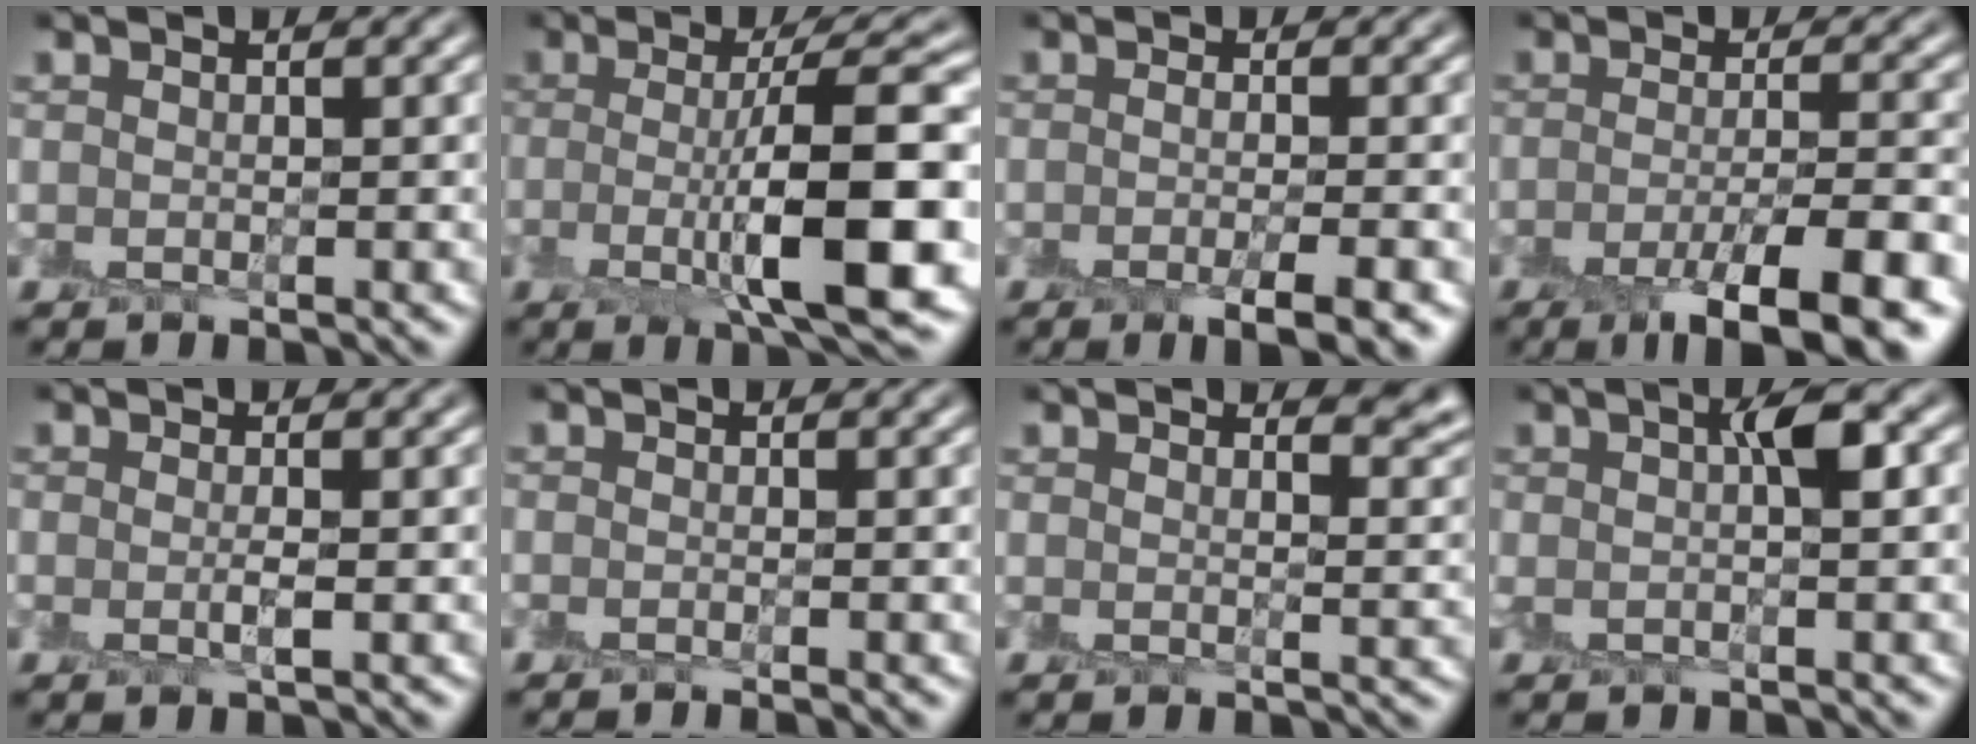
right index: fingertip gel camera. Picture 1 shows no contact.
{"total": 9.7, "force": [-1.1, 2.0, 9.5], "torque": [-0.138, -0.008, -0.017]}
{"total": 3.7, "force": [-1.9, 0.7, 3.1], "torque": [-0.049, -0.011, -0.027]}
{"total": 8.2, "force": [-4.6, 1.8, 6.5], "torque": [-0.090, -0.012, -0.074]}
{"total": 1.0, "force": [-0.2, -0.1, 0.9], "torque": [-0.022, -0.004, -0.006]}
{"total": 0.8, "force": [-0.8, -0.2, 0.2], "torque": [-0.004, -0.009, -0.016]}
{"total": 3.4, "force": [2.7, 1.0, 1.8], "torque": [-0.023, -0.001, 0.043]}
{"total": 3.1, "force": [0.6, 0.6, 3.0], "torque": [-0.052, 0.009, 0.002]}